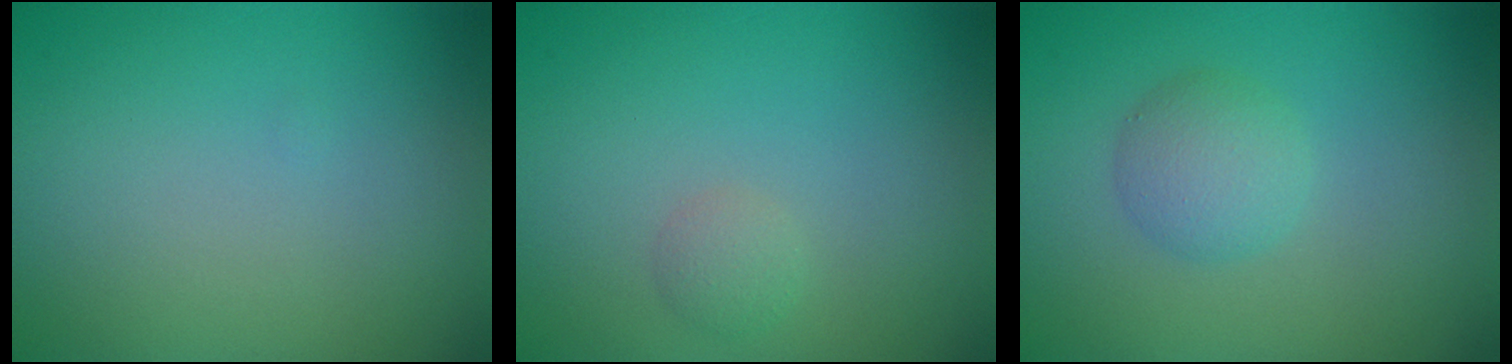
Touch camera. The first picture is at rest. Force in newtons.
{"total": 1.1, "press": 1.1, "slide": 0.0}
{"total": 2.6, "press": 2.6, "slide": 0.1}